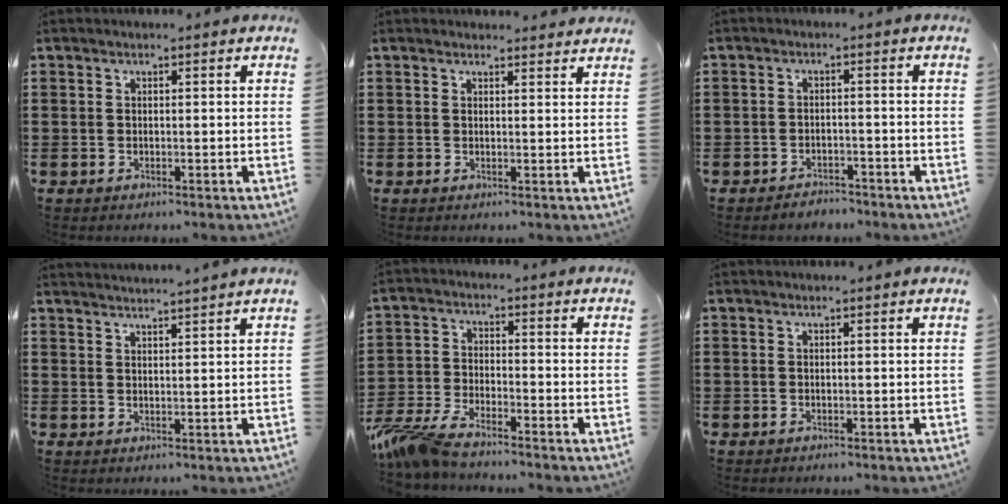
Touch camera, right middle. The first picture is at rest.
{"total": 1.5, "force": [1.4, 0.3, 0.1], "torque": [0.003, 0.000, 0.026]}
{"total": 2.3, "force": [-2.2, 0.4, -0.3], "torque": [-0.002, 0.002, -0.050]}
{"total": 2.3, "force": [2.2, -0.6, -0.1], "torque": [-0.003, -0.003, 0.043]}
{"total": 6.2, "force": [-5.5, 0.8, 2.6], "torque": [-0.087, -0.013, -0.117]}
{"total": 0.0}